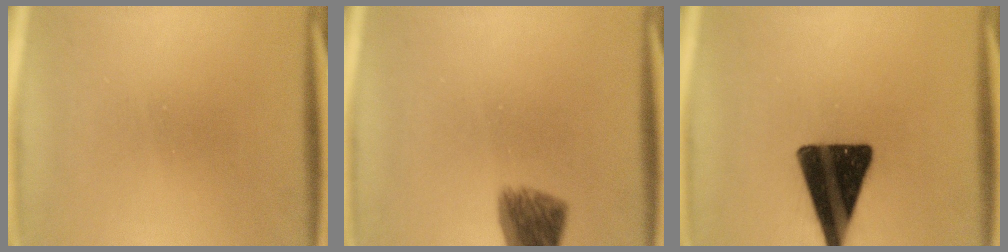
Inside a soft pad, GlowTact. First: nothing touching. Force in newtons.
{"total": 6.7}
{"total": 15.5}